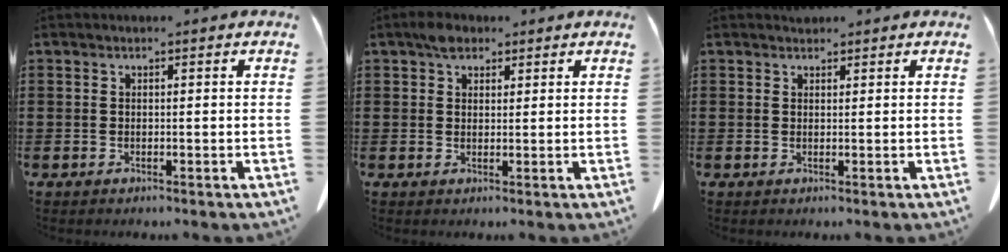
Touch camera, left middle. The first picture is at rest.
{"total": 2.7, "force": [1.9, 1.6, 1.0], "torque": [-0.017, 0.003, 0.035]}
{"total": 1.1, "force": [1.0, 0.5, 0.0], "torque": [-0.003, 0.001, 0.020]}